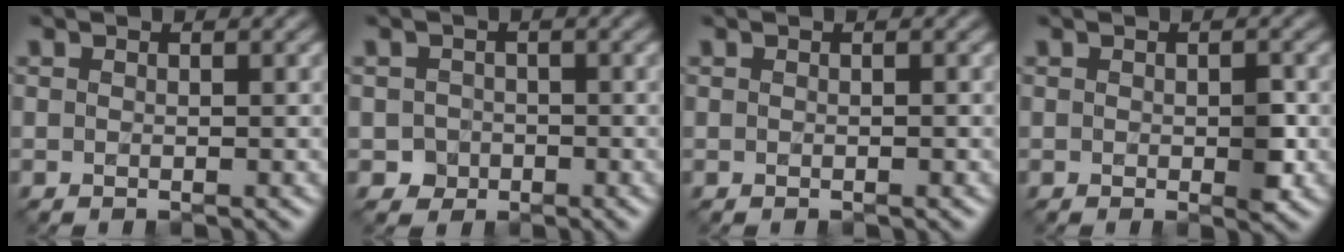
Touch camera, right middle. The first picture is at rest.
{"total": 1.6, "force": [-0.5, 1.5, 0.2], "torque": [0.009, -0.001, -0.010]}
{"total": 0.0}
{"total": 2.0, "force": [-0.3, 0.8, 1.8], "torque": [-0.022, -0.002, -0.005]}